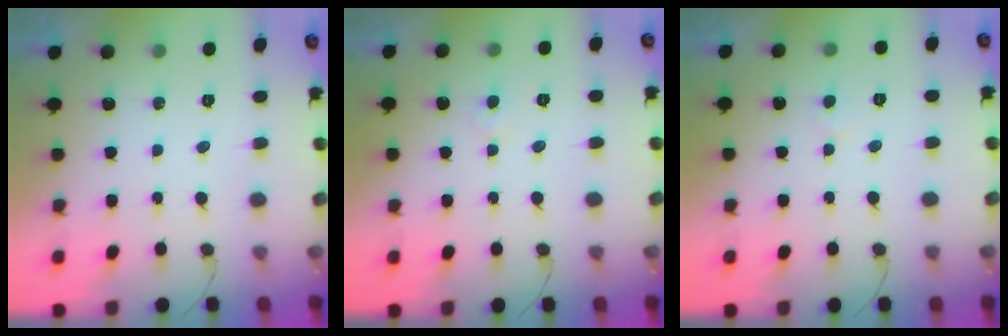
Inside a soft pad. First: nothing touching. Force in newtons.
{"total": 3.3, "press": 3.3, "slide": 0.3}
{"total": 2.8, "press": 2.8, "slide": 0.3}